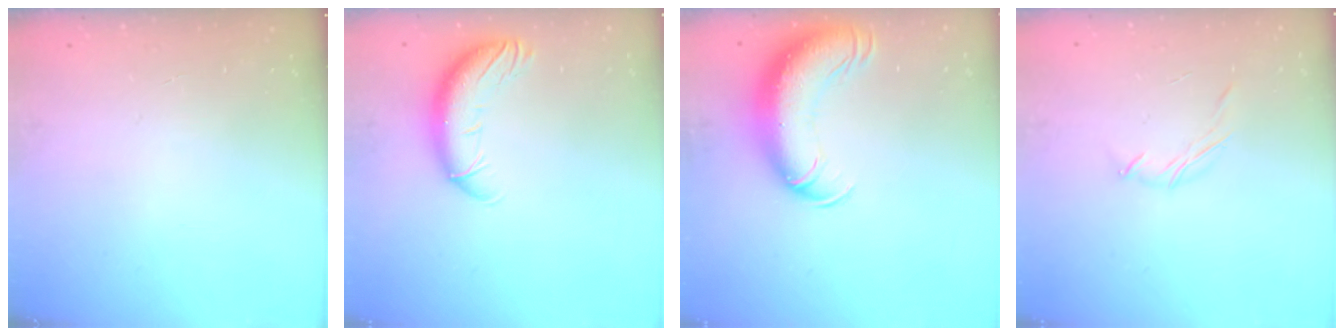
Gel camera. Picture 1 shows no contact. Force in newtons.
{"total": 10.8, "press": 10.6, "slide": 2.3}
{"total": 16.3, "press": 15.9, "slide": 3.9}
{"total": 3.8, "press": 3.7, "slide": 0.8}